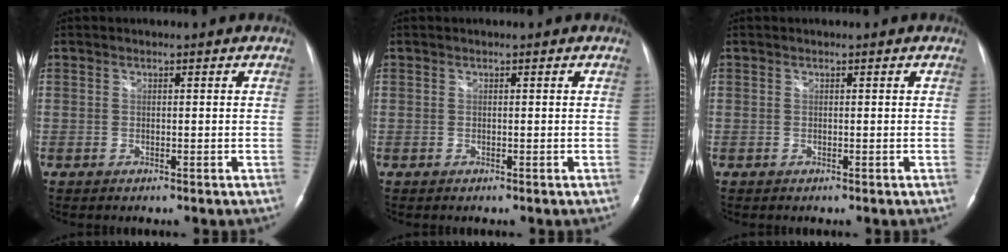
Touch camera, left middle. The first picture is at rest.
{"total": 0.0}
{"total": 0.0}